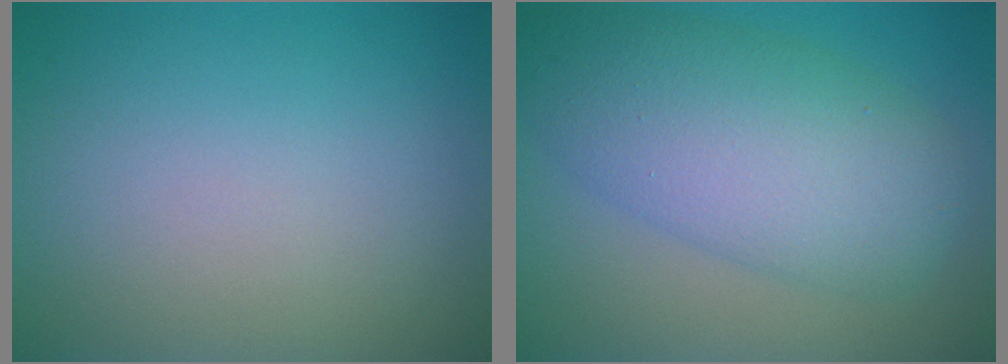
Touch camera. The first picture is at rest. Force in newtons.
{"total": 8.4, "press": 8.4, "slide": 0.1}